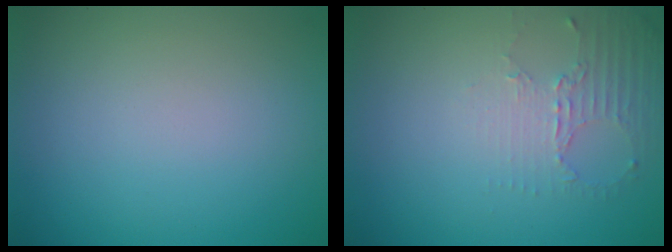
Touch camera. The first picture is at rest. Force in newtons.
{"total": 2.2, "press": 1.7, "slide": 1.5}